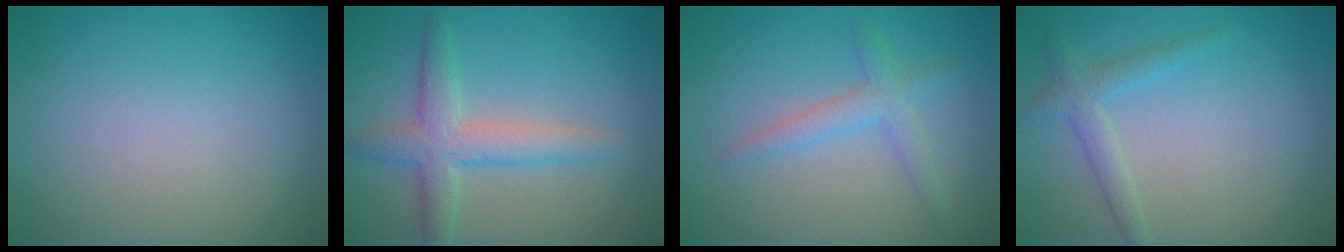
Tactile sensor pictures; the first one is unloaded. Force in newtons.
{"total": 4.0, "press": 4.0, "slide": 0.1}
{"total": 2.4, "press": 2.4, "slide": 0.3}
{"total": 2.0, "press": 2.0, "slide": 0.1}